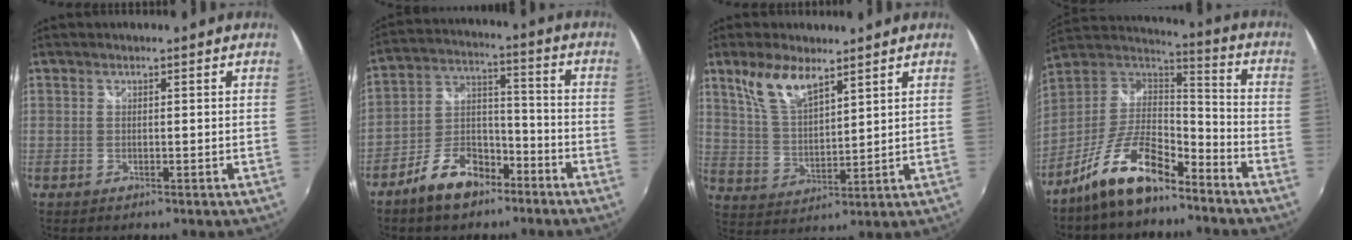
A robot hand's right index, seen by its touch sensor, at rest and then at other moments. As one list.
[{"total": 11.1, "force": [-7.4, 6.0, 5.7], "torque": [-0.110, 0.030, -0.123]}, {"total": 9.3, "force": [6.2, 3.5, 5.9], "torque": [-0.117, 0.007, 0.130]}, {"total": 15.2, "force": [-10.3, 5.1, 9.9], "torque": [-0.204, 0.005, -0.191]}]